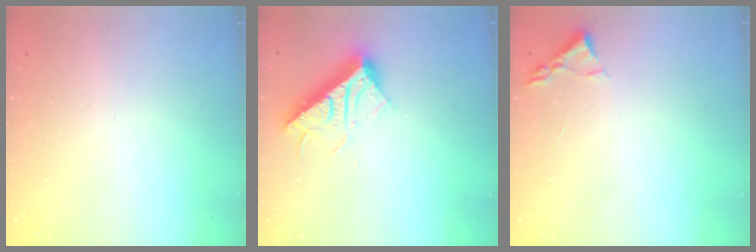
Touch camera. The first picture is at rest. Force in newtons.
{"total": 16.3, "press": 16.3, "slide": 0.3}
{"total": 2.2, "press": 2.2, "slide": 0.3}